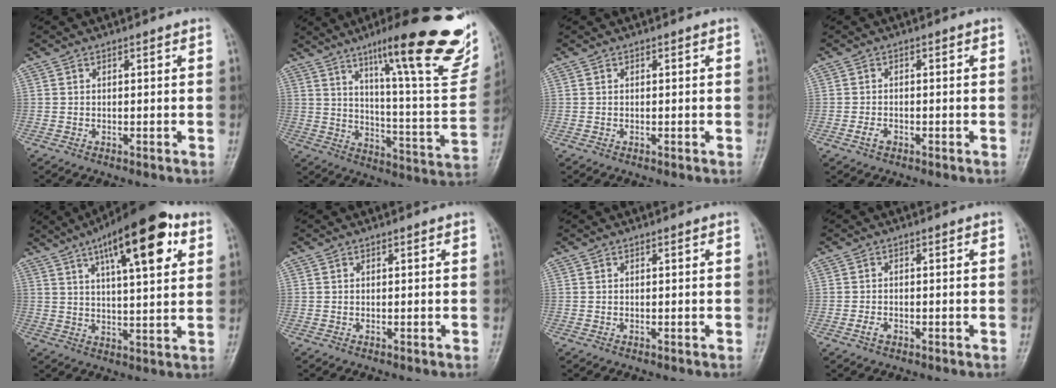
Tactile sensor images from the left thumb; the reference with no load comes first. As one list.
[{"total": 27.6, "force": [16.3, 5.4, 21.6], "torque": [-0.271, -0.059, 0.235]}, {"total": 0.0}, {"total": 1.7, "force": [-0.9, 1.1, 1.0], "torque": [-0.021, 0.006, -0.018]}, {"total": 17.6, "force": [8.2, 5.5, 14.5], "torque": [-0.193, -0.012, 0.122]}, {"total": 0.0}, {"total": 0.0}, {"total": 1.6, "force": [-0.9, 1.0, 0.9], "torque": [-0.019, 0.005, -0.017]}]